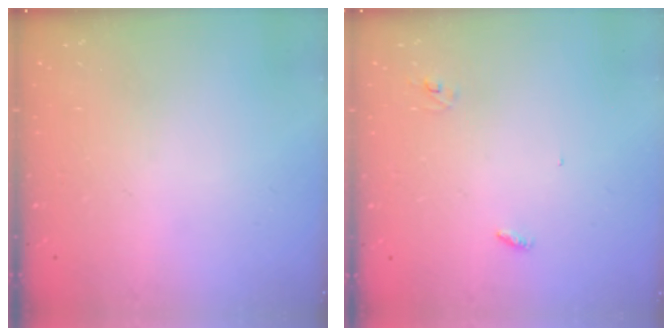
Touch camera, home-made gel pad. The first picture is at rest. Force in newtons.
{"total": 2.8, "press": 2.8, "slide": 0.3}